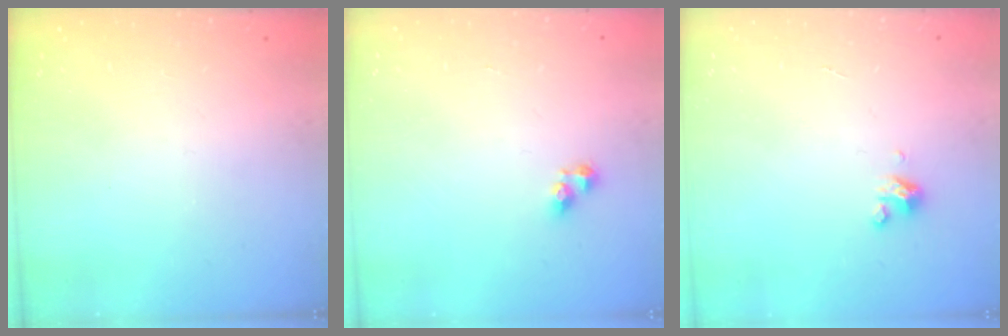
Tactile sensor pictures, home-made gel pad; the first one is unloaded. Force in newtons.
{"total": 4.1, "press": 4.1, "slide": 0.5}
{"total": 1.7, "press": 1.7, "slide": 0.3}